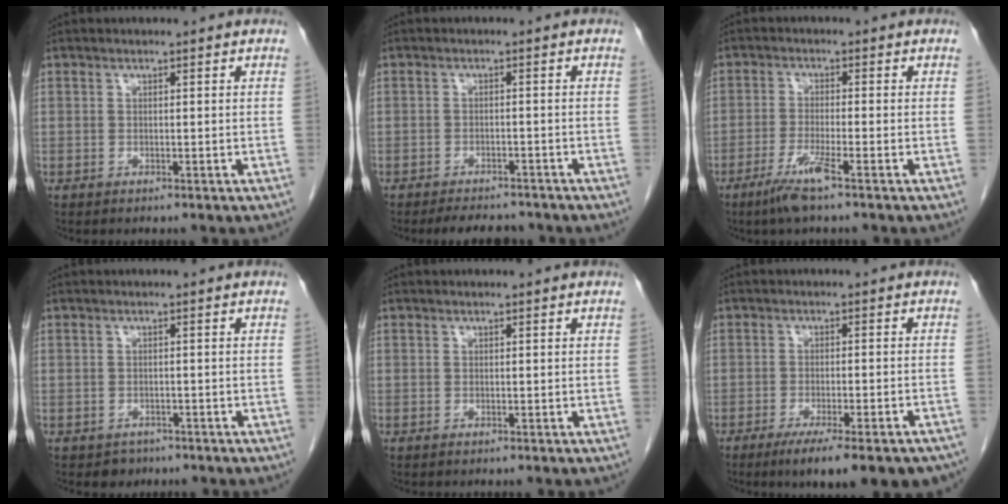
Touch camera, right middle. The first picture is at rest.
{"total": 6.2, "force": [-5.6, 1.9, 1.8], "torque": [-0.026, -0.006, -0.074]}
{"total": 4.7, "force": [-3.0, -0.4, 3.7], "torque": [-0.076, -0.011, -0.062]}
{"total": 1.8, "force": [-1.3, 1.3, 0.1], "torque": [-0.009, 0.003, -0.016]}
{"total": 0.0}
{"total": 15.7, "force": [-12.5, 2.7, 9.1], "torque": [-0.081, -0.007, -0.163]}